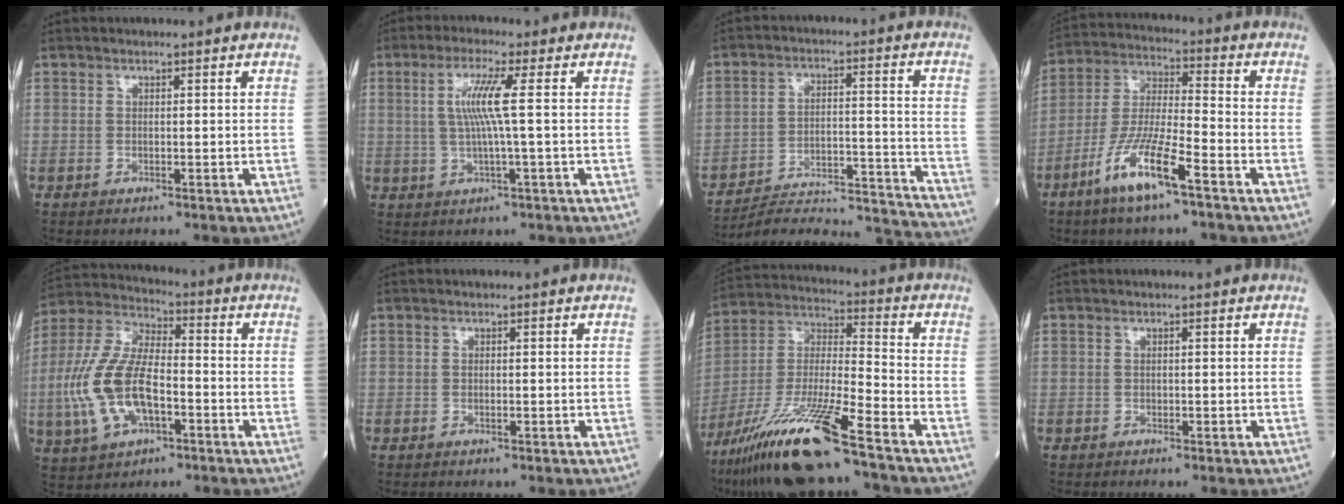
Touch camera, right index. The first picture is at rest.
{"total": 5.9, "force": [0.9, -0.8, 5.8], "torque": [-0.121, 0.004, 0.020]}
{"total": 19.0, "force": [-18.8, -0.1, 3.0], "torque": [-0.030, 0.018, -0.268]}
{"total": 11.2, "force": [-6.3, 1.0, 9.2], "torque": [-0.190, -0.013, -0.125]}
{"total": 14.3, "force": [-3.7, 6.4, 12.3], "torque": [-0.284, 0.006, -0.069]}
{"total": 0.0}
{"total": 18.7, "force": [-12.9, 1.1, 13.6], "torque": [-0.295, -0.040, -0.239]}
{"total": 0.0}